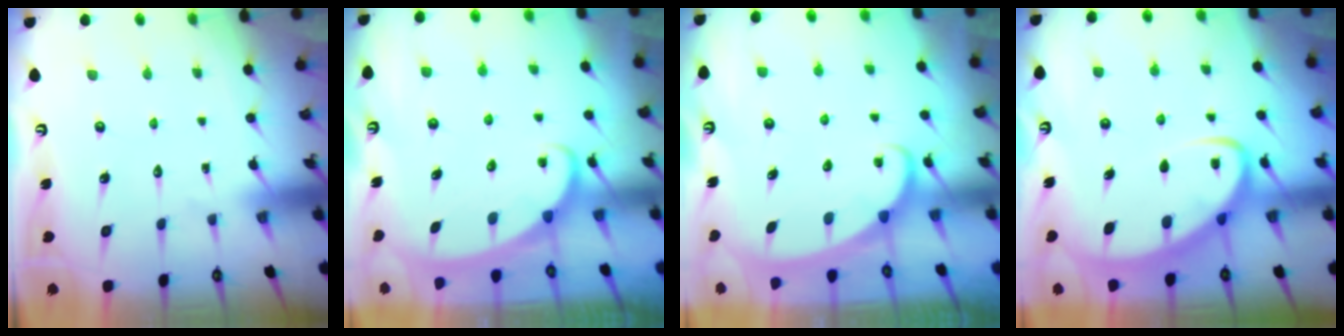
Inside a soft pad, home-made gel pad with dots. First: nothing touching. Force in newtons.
{"total": 2.5, "press": 2.5, "slide": 0.4}
{"total": 2.5, "press": 2.5, "slide": 0.4}
{"total": 6.0, "press": 6.0, "slide": 0.8}